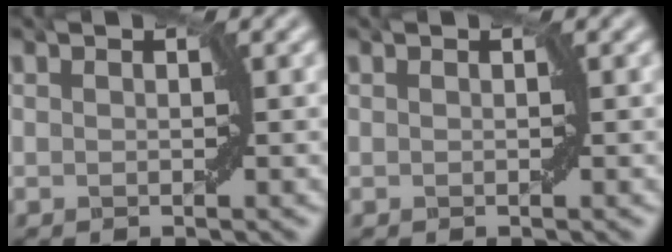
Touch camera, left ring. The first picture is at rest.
{"total": 0.0}